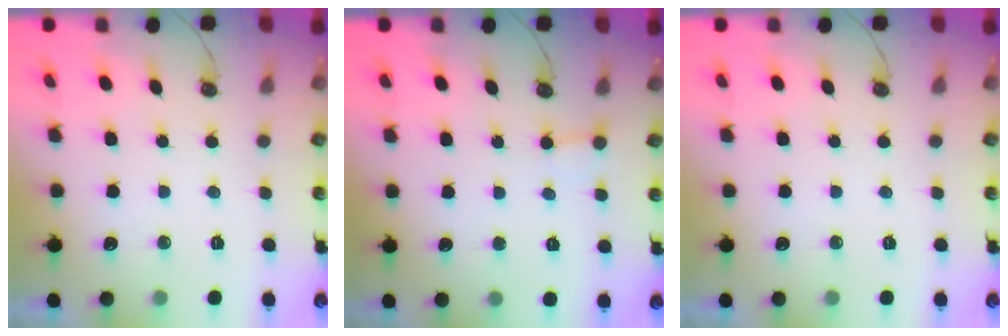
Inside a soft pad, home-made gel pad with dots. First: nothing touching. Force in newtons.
{"total": 2.1, "press": 2.1, "slide": 0.2}
{"total": 0.0}